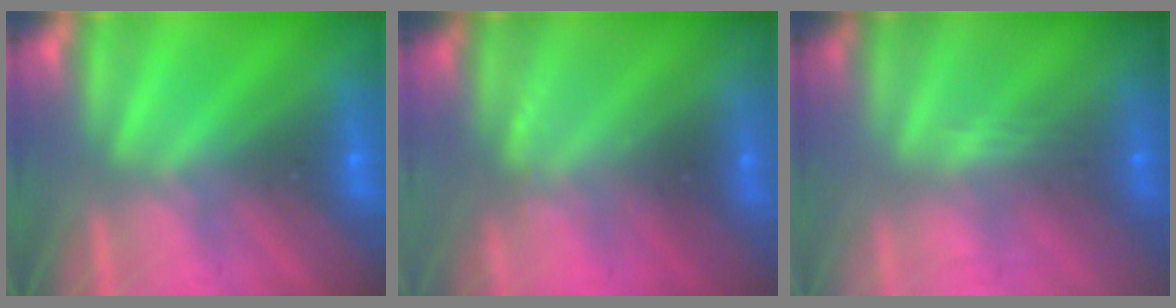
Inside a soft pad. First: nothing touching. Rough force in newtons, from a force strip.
{"total": 2.3}
{"total": 2.7}